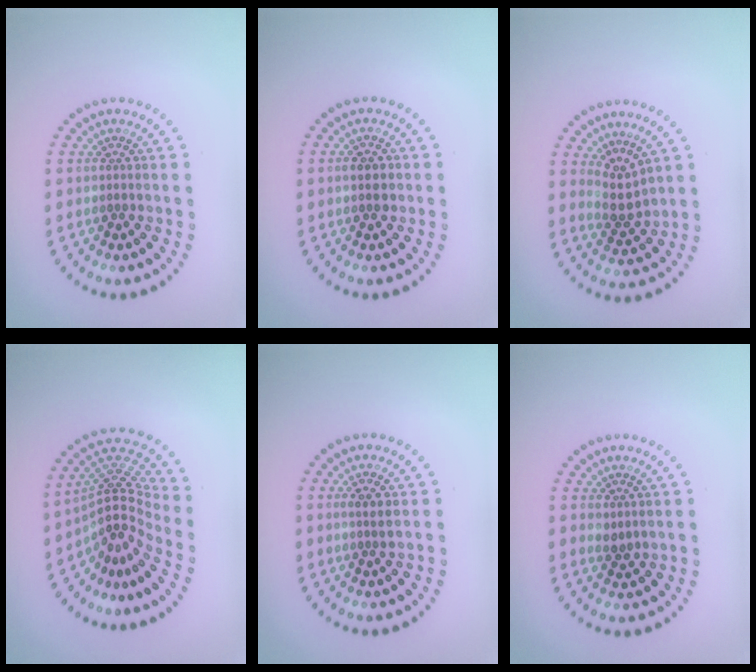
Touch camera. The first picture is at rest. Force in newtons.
{"total": 1.8, "press": 1.7, "slide": 0.2}
{"total": 2.6, "press": 1.9, "slide": 1.8}
{"total": 5.2, "press": 3.7, "slide": 3.7}
{"total": 1.3, "press": 1.1, "slide": 0.7}
{"total": 1.0, "press": 0.9, "slide": 0.5}